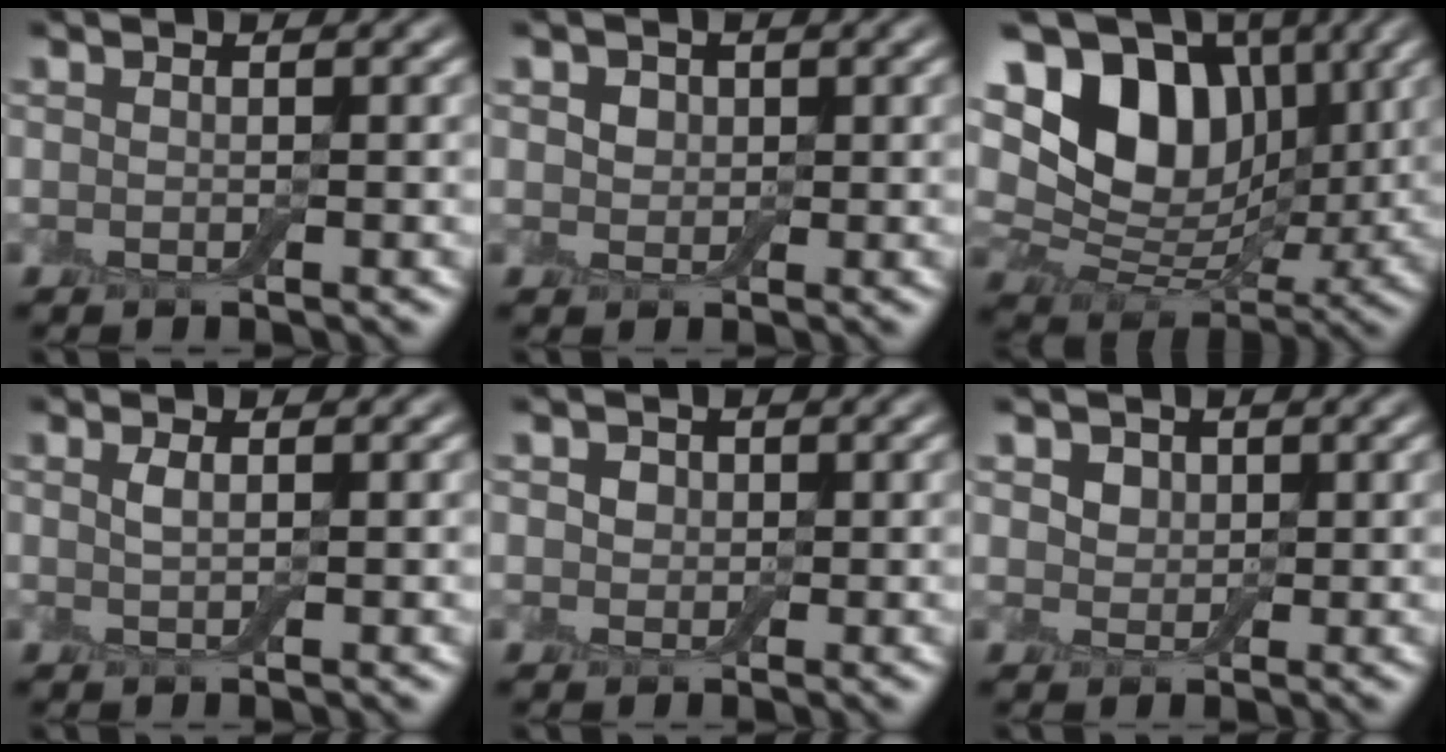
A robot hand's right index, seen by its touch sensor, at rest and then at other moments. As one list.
[{"total": 2.0, "force": [0.9, 1.6, 0.9], "torque": [-0.016, 0.011, 0.004]}, {"total": 12.7, "force": [4.5, 8.8, 7.9], "torque": [-0.150, 0.020, 0.074]}, {"total": 1.0, "force": [0.4, 0.3, 0.8], "torque": [-0.020, 0.003, 0.006]}, {"total": 1.8, "force": [0.6, 1.5, 0.7], "torque": [-0.006, 0.011, -0.006]}, {"total": 2.9, "force": [1.5, 2.1, 1.3], "torque": [-0.033, 0.010, 0.021]}]